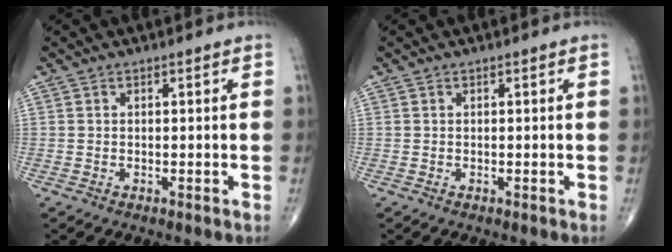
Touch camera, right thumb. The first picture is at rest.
{"total": 0.0}